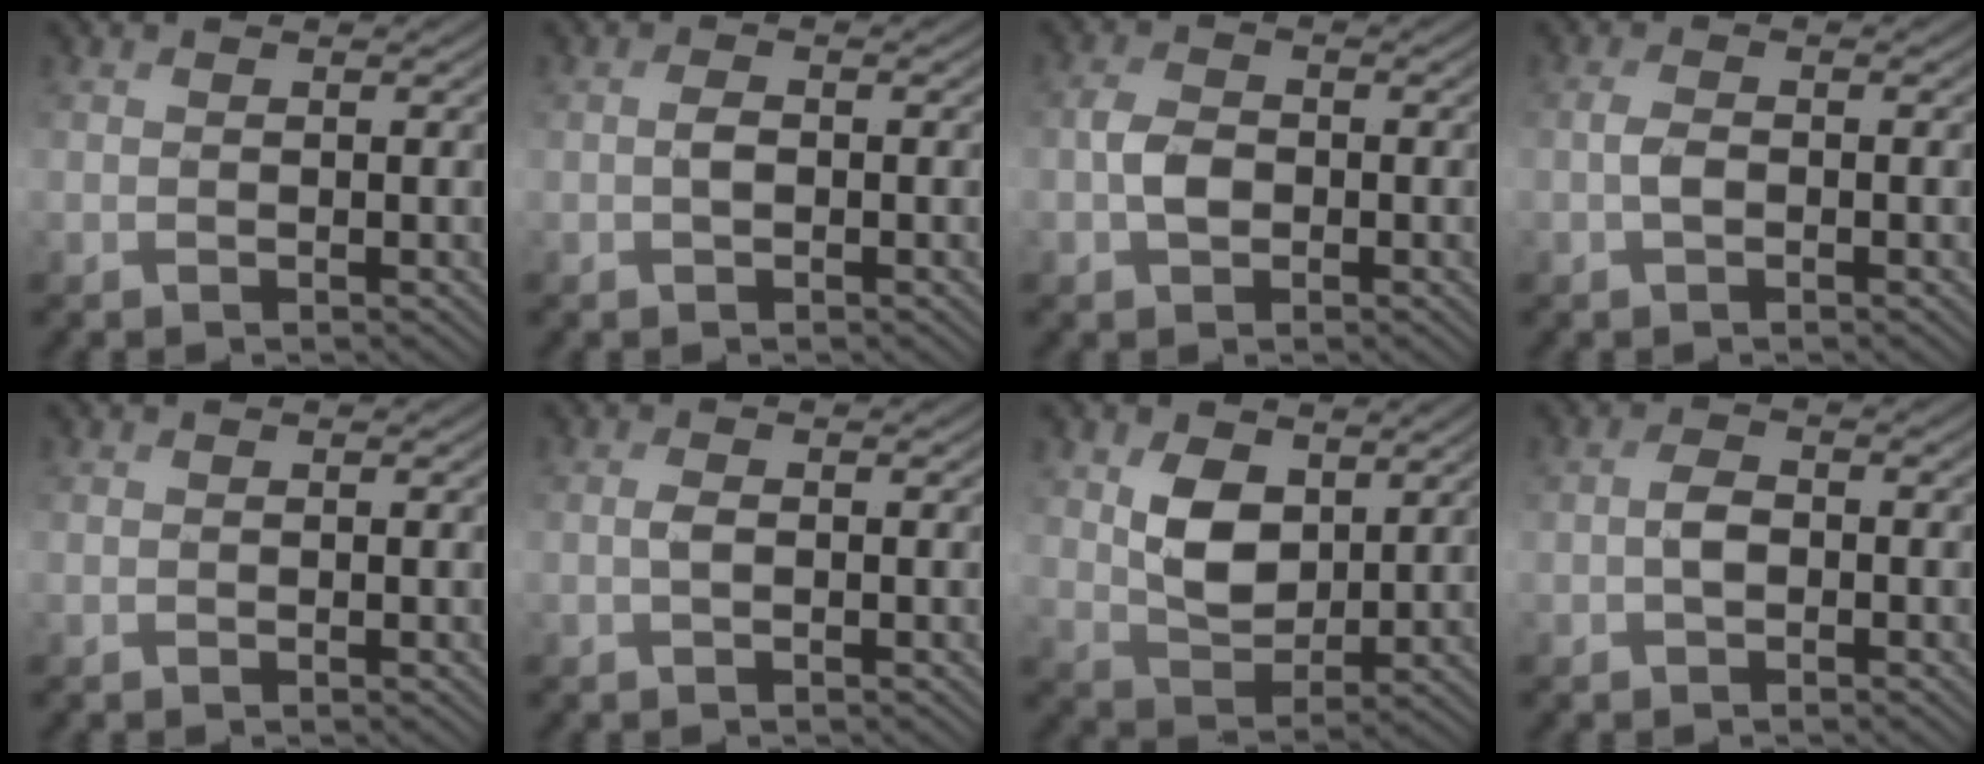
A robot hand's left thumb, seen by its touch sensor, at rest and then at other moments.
{"total": 1.3, "force": [-0.3, 0.7, 1.0], "torque": [-0.020, 0.004, -0.008]}
{"total": 2.9, "force": [-0.7, 2.1, 1.9], "torque": [-0.043, 0.000, -0.020]}
{"total": 1.6, "force": [-0.5, 0.7, 1.3], "torque": [-0.028, 0.003, -0.014]}
{"total": 0.0}
{"total": 1.1, "force": [-0.2, 0.4, 1.0], "torque": [-0.024, 0.002, -0.005]}
{"total": 6.6, "force": [2.6, 4.3, 4.3], "torque": [-0.095, -0.011, 0.050]}
{"total": 2.1, "force": [-0.7, 1.3, 1.5], "torque": [-0.030, 0.004, -0.018]}